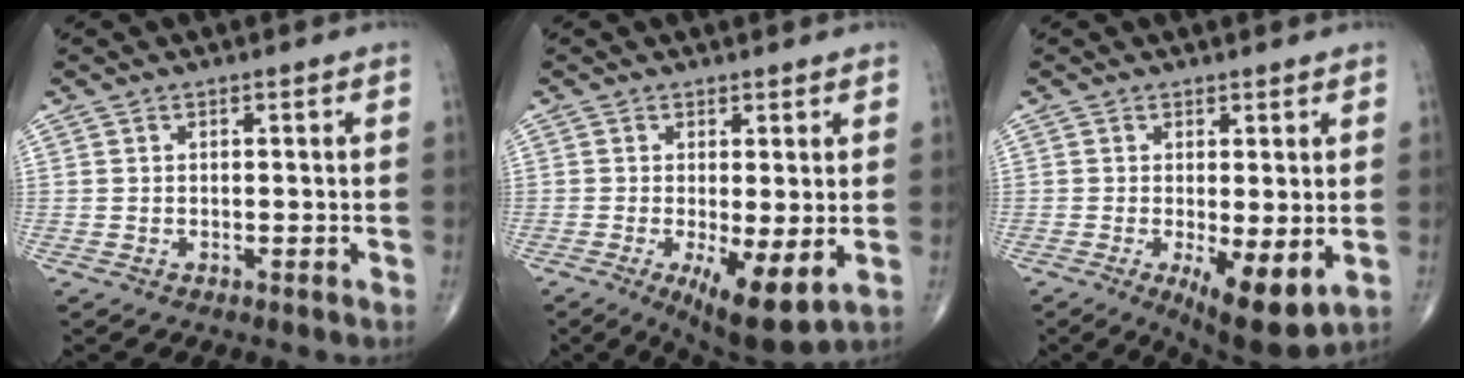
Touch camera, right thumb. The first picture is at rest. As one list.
[{"total": 9.2, "force": [-2.0, 2.7, 8.5], "torque": [-0.139, -0.028, -0.025]}, {"total": 9.2, "force": [-1.9, 3.0, 8.5], "torque": [-0.129, -0.027, -0.023]}]